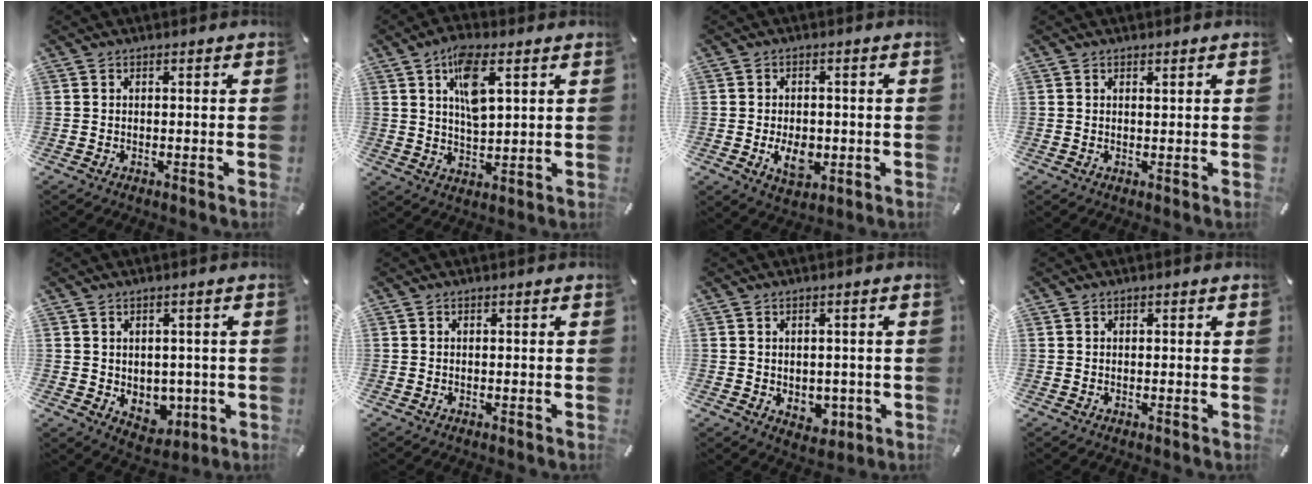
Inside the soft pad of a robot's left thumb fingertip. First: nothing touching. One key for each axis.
{"total": 9.5, "fx": 4.3, "fy": 4.1, "fz": 7.5, "tx": -0.120, "ty": -0.009, "tz": 0.072}
{"total": 7.0, "fx": -1.4, "fy": 4.6, "fz": 5.1, "tx": -0.086, "ty": -0.002, "tz": -0.024}
{"total": 0.6, "fx": 0.4, "fy": 0.3, "fz": 0.2, "tx": -0.004, "ty": -0.001, "tz": 0.009}
{"total": 5.2, "fx": 0.9, "fy": 4.8, "fz": 1.7, "tx": 0.001, "ty": -0.013, "tz": 0.016}
{"total": 0.0}
{"total": 3.6, "fx": -0.1, "fy": 3.3, "fz": 1.5, "tx": -0.003, "ty": -0.004, "tz": -0.002}
{"total": 0.6, "fx": 0.2, "fy": 0.5, "fz": 0.2, "tx": -0.002, "ty": 0.003, "tz": 0.004}